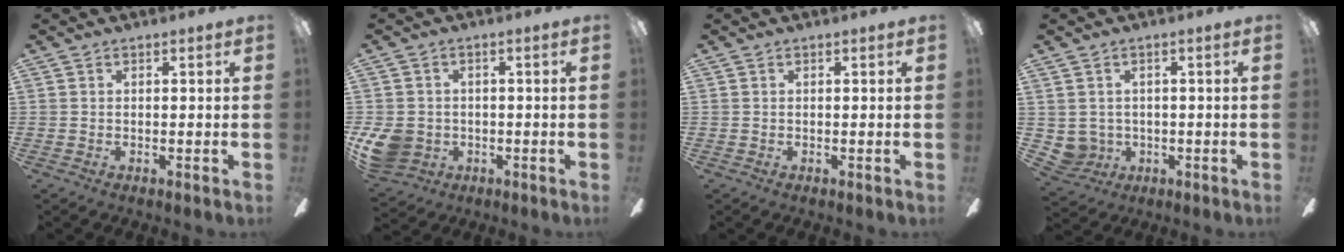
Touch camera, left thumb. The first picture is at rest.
{"total": 8.1, "force": [-2.0, 7.1, 3.5], "torque": [-0.092, 0.015, -0.034]}
{"total": 0.0}
{"total": 4.2, "force": [0.5, 4.1, 0.6], "torque": [-0.040, -0.001, 0.010]}